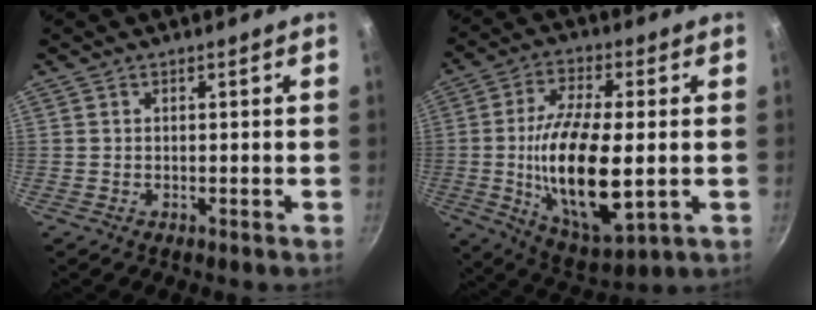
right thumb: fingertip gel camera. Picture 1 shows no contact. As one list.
[{"total": 19.3, "force": [-1.5, 7.5, 17.7], "torque": [-0.331, -0.004, -0.024]}]